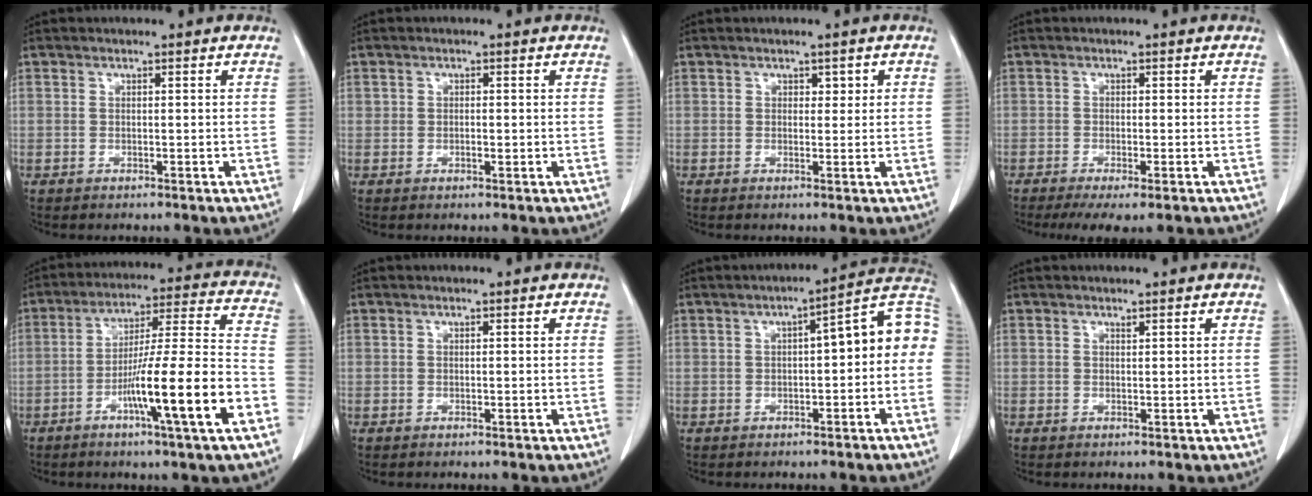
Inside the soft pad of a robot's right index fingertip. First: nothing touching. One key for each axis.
{"total": 1.0, "fx": -0.1, "fy": 0.6, "fz": 0.9, "tx": -0.016, "ty": 0.000, "tz": -0.003}
{"total": 1.4, "fx": 0.5, "fy": 1.0, "fz": 0.9, "tx": -0.005, "ty": -0.002, "tz": 0.005}
{"total": 4.8, "fx": -3.2, "fy": 0.8, "fz": 3.5, "tx": -0.056, "ty": -0.015, "tz": -0.049}
{"total": 16.3, "fx": -6.6, "fy": -0.5, "fz": 14.9, "tx": -0.251, "ty": -0.004, "tz": -0.110}
{"total": 0.0}
{"total": 10.2, "fx": 0.0, "fy": 2.7, "fz": 9.9, "tx": -0.134, "ty": 0.045, "tz": -0.003}
{"total": 0.0}